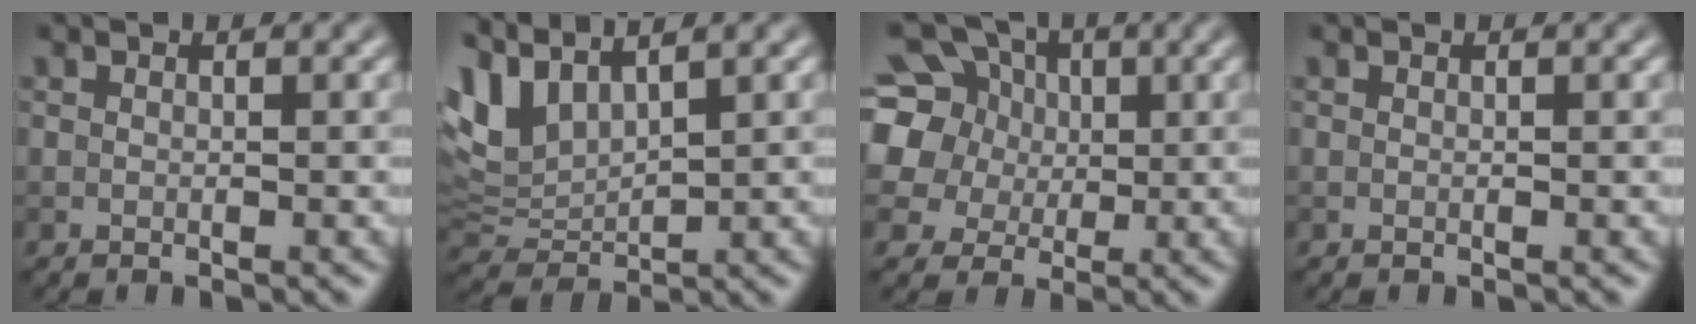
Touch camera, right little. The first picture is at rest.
{"total": 5.2, "force": [3.6, 2.3, 3.1], "torque": [-0.079, 0.004, 0.072]}
{"total": 13.1, "force": [4.0, 10.8, 6.1], "torque": [-0.164, 0.035, 0.063]}
{"total": 0.0}